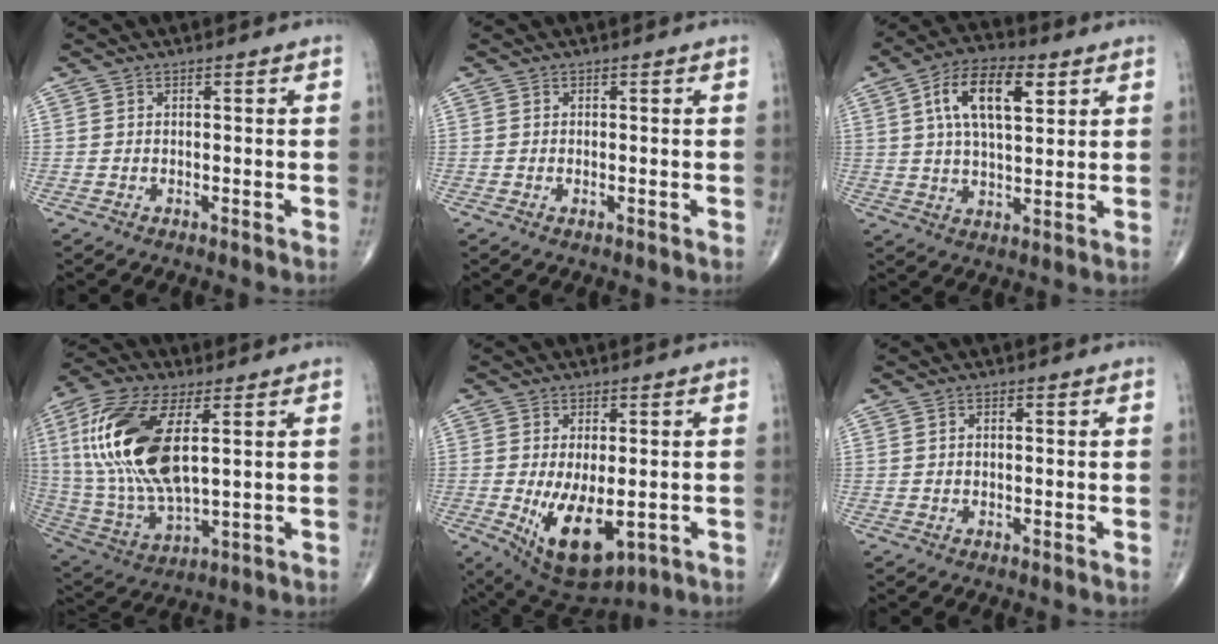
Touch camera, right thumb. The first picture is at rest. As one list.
[{"total": 0.5, "force": [-0.1, 0.3, 0.5], "torque": [-0.011, -0.001, -0.001]}, {"total": 13.4, "force": [4.7, 6.2, 11.0], "torque": [-0.184, 0.000, 0.080]}, {"total": 21.9, "force": [4.8, 9.9, 19.0], "torque": [-0.406, -0.018, 0.091]}, {"total": 11.8, "force": [-2.5, 5.7, 10.0], "torque": [-0.162, -0.018, -0.020]}, {"total": 0.9, "force": [0.2, 0.5, 0.7], "torque": [-0.016, 0.004, 0.003]}]